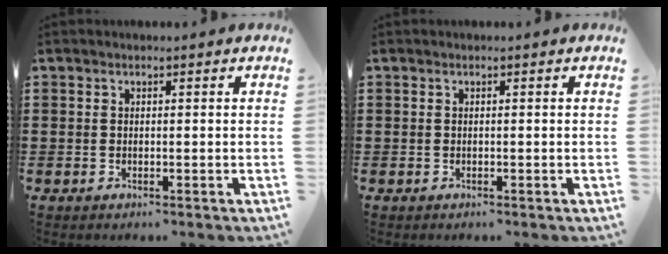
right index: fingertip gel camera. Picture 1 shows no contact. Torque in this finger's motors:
{"motor_torque": [0.00, 0.00, 0.00, 0.00]}